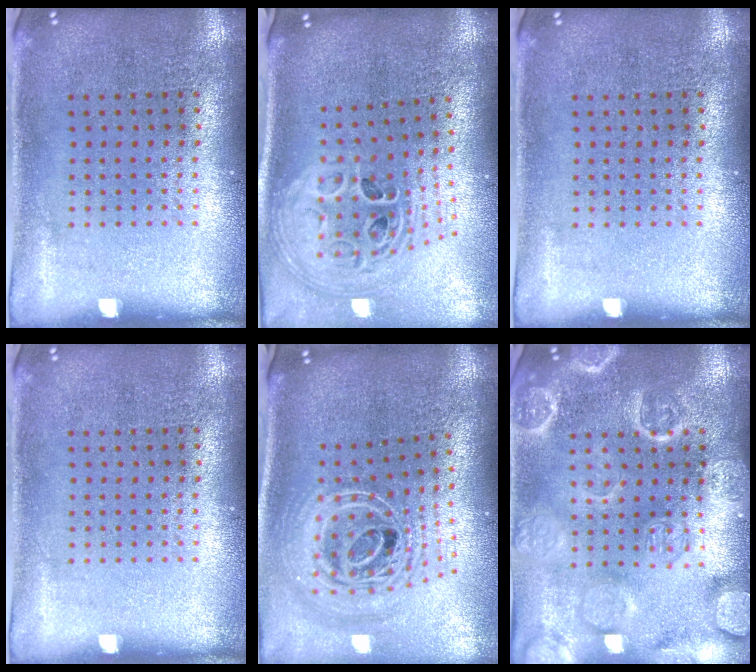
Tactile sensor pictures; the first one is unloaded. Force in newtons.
{"total": 2.9, "press": 2.0, "slide": 2.1}
{"total": 0.0}
{"total": 0.0}
{"total": 2.8, "press": 2.0, "slide": 1.9}
{"total": 3.6, "press": 3.5, "slide": 0.4}